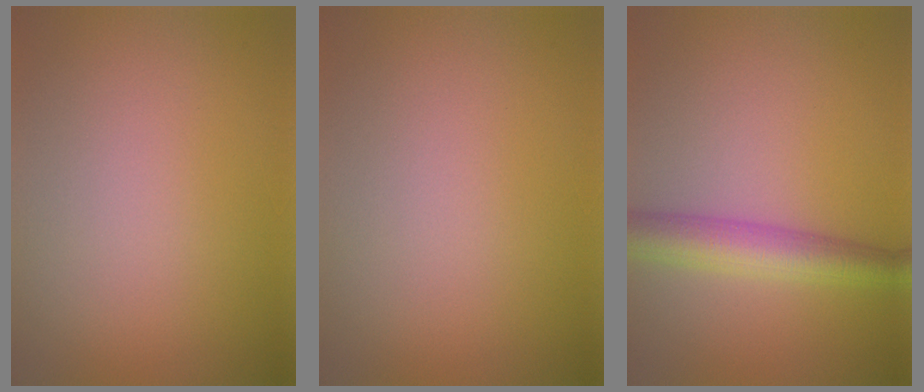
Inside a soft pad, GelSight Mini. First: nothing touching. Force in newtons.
{"total": 0.0}
{"total": 4.7, "press": 4.7, "slide": 0.1}